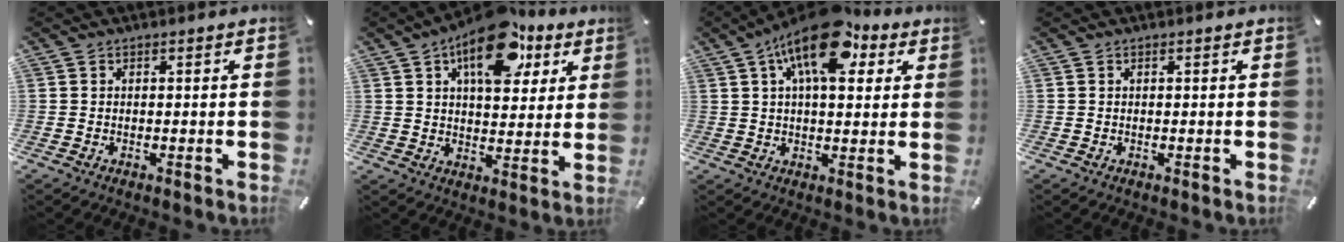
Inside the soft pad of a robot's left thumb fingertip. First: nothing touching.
{"total": 16.1, "force": [8.9, 8.7, 10.1], "torque": [-0.139, -0.037, 0.149]}
{"total": 15.4, "force": [7.9, 7.1, 11.1], "torque": [-0.171, -0.025, 0.132]}
{"total": 0.0}